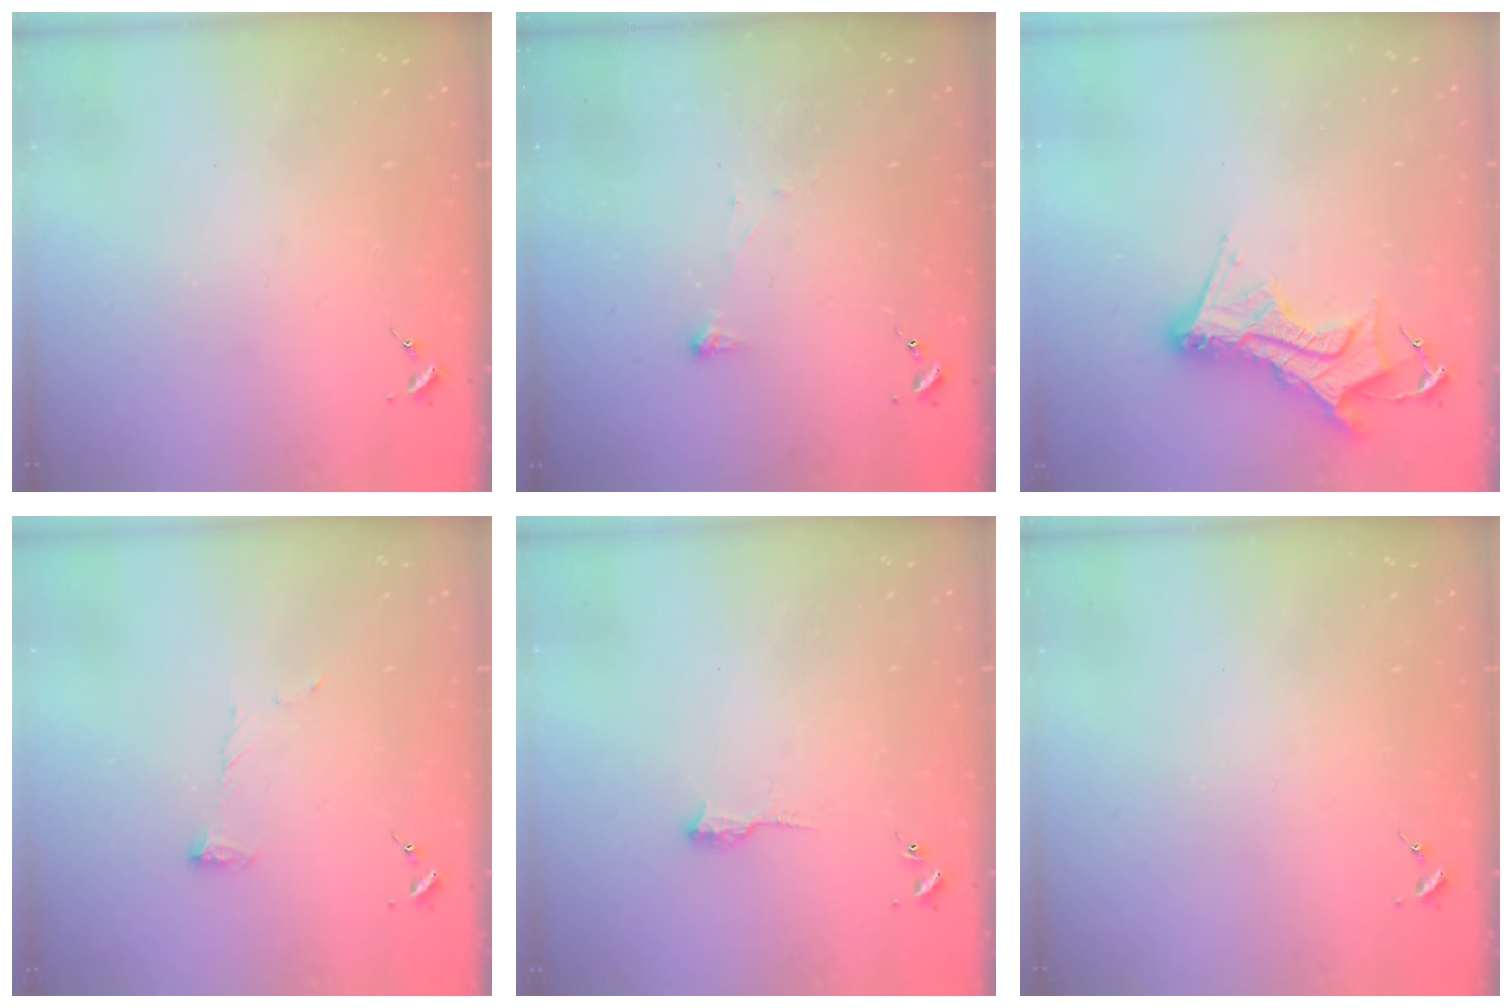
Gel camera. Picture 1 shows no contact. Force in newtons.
{"total": 2.9, "press": 2.8, "slide": 0.5}
{"total": 12.7, "press": 12.7, "slide": 1.2}
{"total": 6.6, "press": 6.6, "slide": 0.4}
{"total": 5.9, "press": 5.8, "slide": 0.6}
{"total": 0.0}